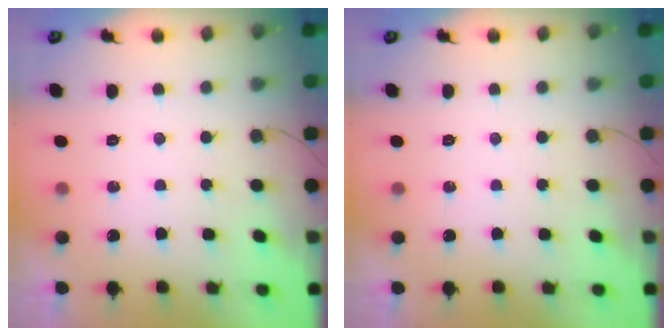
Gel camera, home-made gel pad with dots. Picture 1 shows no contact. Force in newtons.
{"total": 0.0}